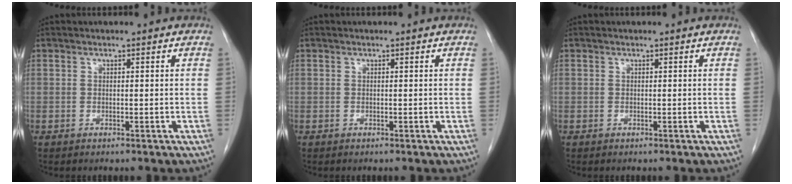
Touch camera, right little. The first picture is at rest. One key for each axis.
{"total": 0.0}
{"total": 0.0}